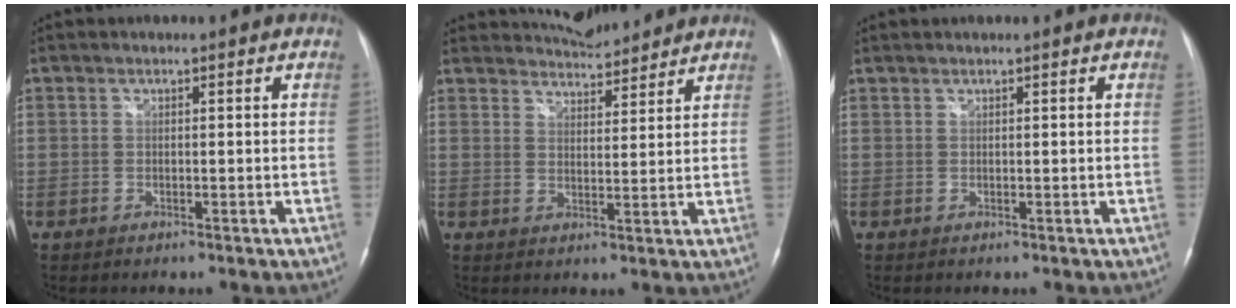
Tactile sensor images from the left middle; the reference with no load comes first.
{"total": 8.0, "force": [7.8, 1.2, 1.5], "torque": [-0.031, 0.010, 0.117]}
{"total": 0.5, "force": [0.5, 0.0, 0.0], "torque": [-0.005, 0.006, 0.015]}